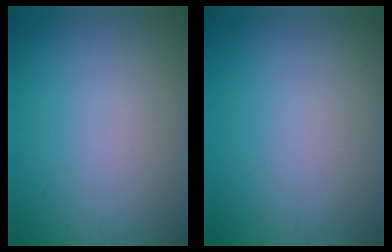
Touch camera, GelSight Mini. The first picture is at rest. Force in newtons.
{"total": 0.0}